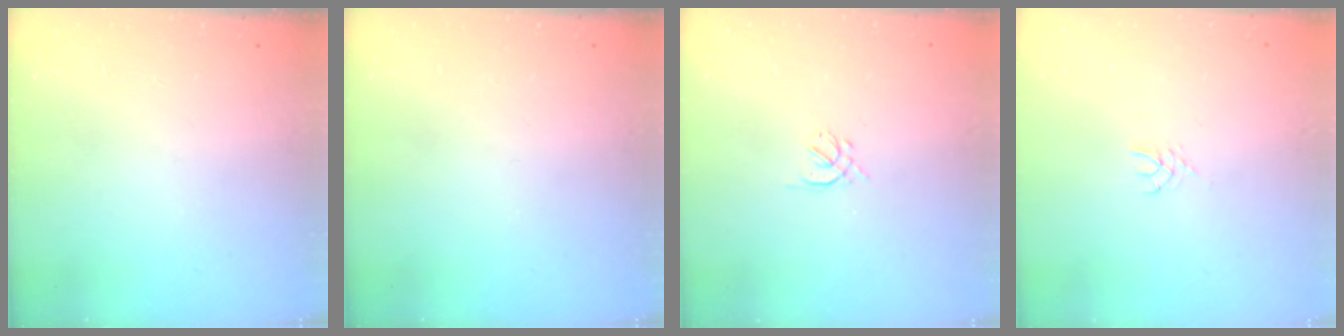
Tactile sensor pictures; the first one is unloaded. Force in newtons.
{"total": 0.0}
{"total": 1.6, "press": 1.5, "slide": 0.6}
{"total": 2.5, "press": 2.4, "slide": 0.4}